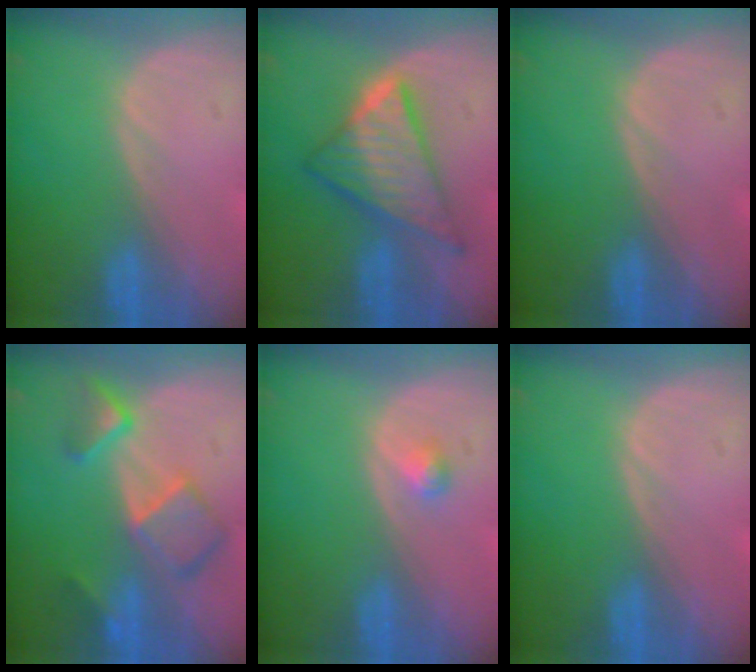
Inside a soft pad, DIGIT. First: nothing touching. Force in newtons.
{"total": 9.0, "press": 9.0, "slide": 0.7}
{"total": 0.0}
{"total": 7.9, "press": 6.8, "slide": 3.9}
{"total": 1.3, "press": 1.2, "slide": 0.1}
{"total": 0.0}